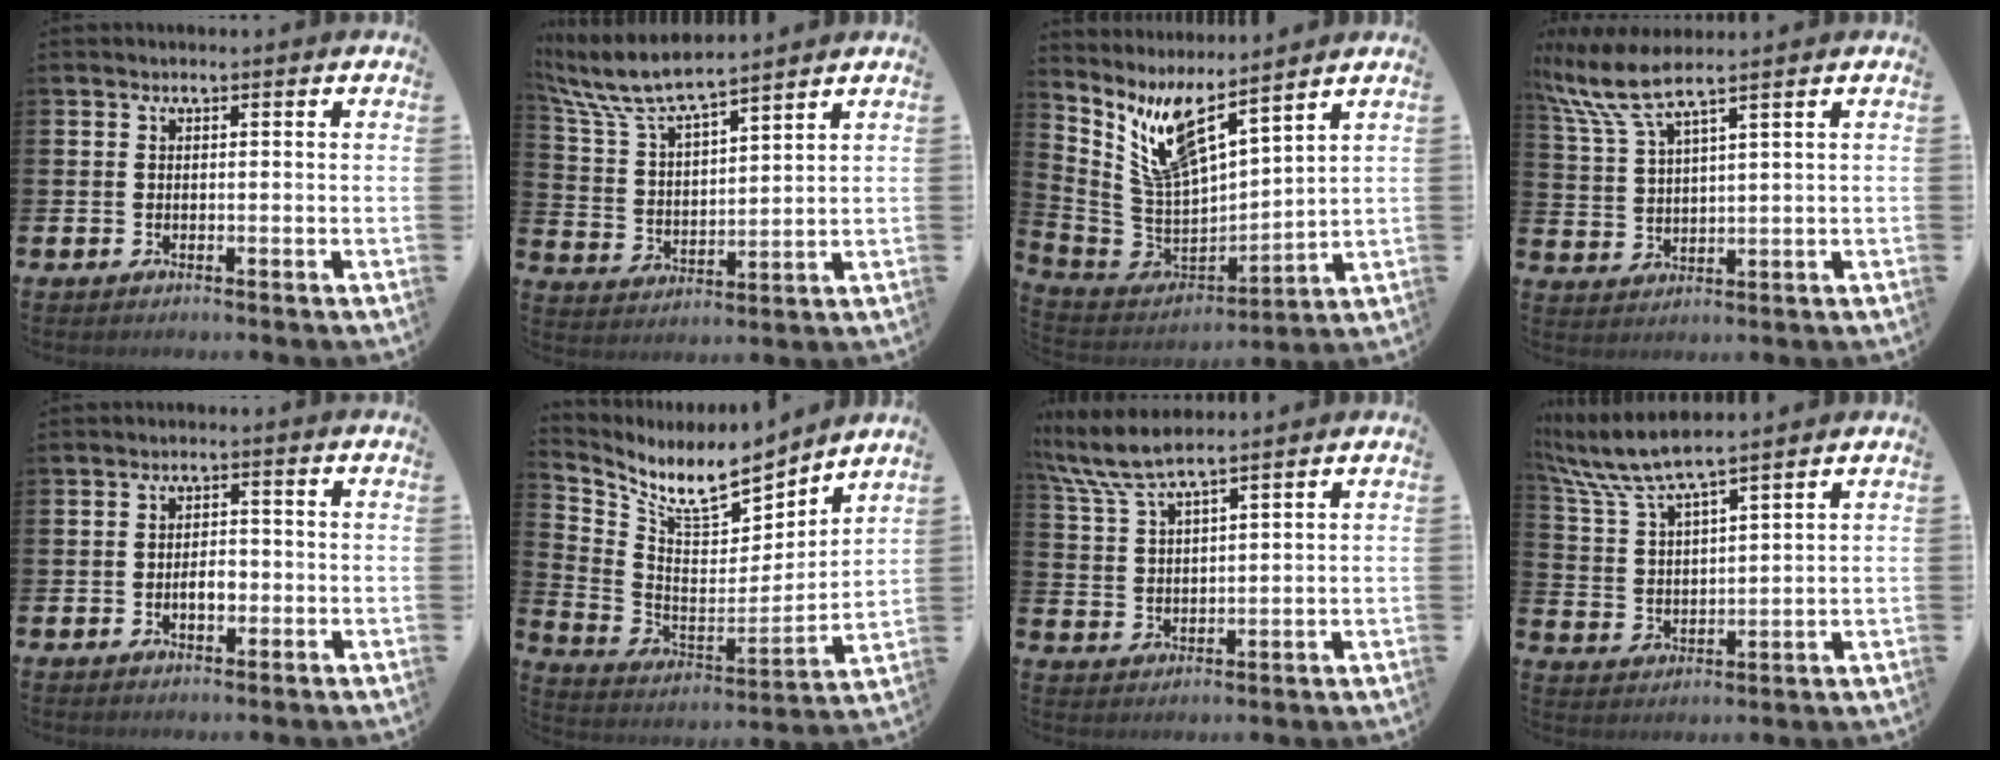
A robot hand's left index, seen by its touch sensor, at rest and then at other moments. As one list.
[{"total": 8.0, "force": [7.5, 1.2, 2.7], "torque": [-0.089, -0.040, 0.132]}, {"total": 9.0, "force": [6.5, 2.7, 5.6], "torque": [-0.145, -0.044, 0.114]}, {"total": 7.5, "force": [6.1, 0.9, 4.2], "torque": [-0.109, -0.015, 0.110]}, {"total": 2.7, "force": [-0.7, 1.6, 2.2], "torque": [-0.024, -0.003, -0.017]}, {"total": 9.7, "force": [8.6, 2.7, 3.7], "torque": [-0.109, -0.061, 0.150]}, {"total": 6.8, "force": [6.2, 0.8, 2.7], "torque": [-0.080, -0.021, 0.112]}, {"total": 7.5, "force": [6.9, 0.5, 2.9], "torque": [-0.088, -0.034, 0.121]}]